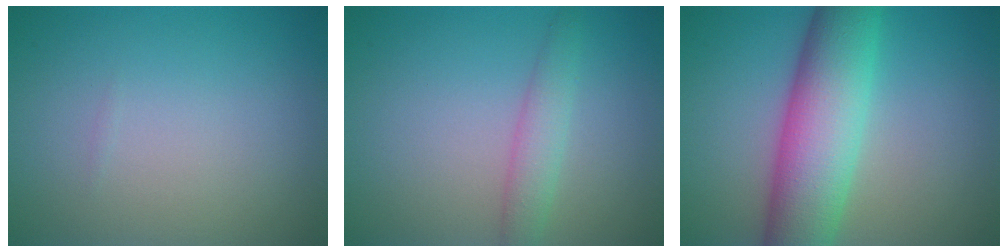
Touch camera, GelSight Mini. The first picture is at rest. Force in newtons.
{"total": 2.3, "press": 2.3, "slide": 0.0}
{"total": 9.3, "press": 9.3, "slide": 0.4}